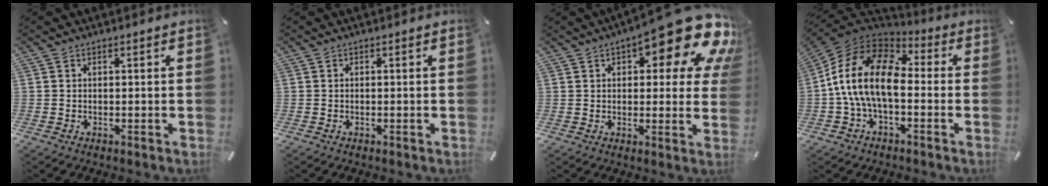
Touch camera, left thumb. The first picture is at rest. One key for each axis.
{"total": 0.0}
{"total": 18.4, "fx": 11.0, "fy": 6.7, "fz": 13.1, "tx": -0.170, "ty": -0.074, "tz": 0.182}
{"total": 16.9, "fx": -2.0, "fy": 10.2, "fz": 13.3, "tx": -0.278, "ty": 0.022, "tz": -0.039}